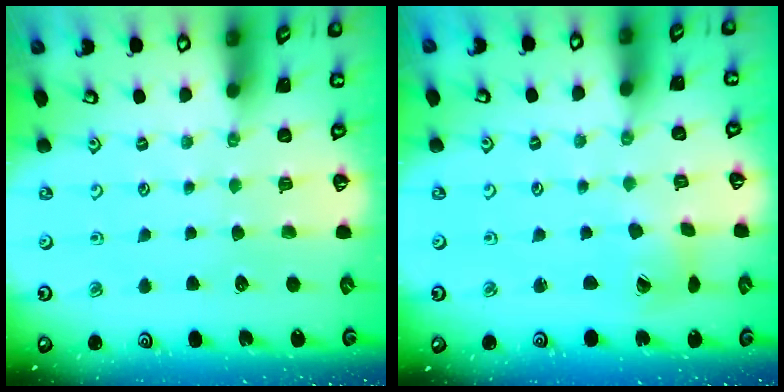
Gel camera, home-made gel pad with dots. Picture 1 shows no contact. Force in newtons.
{"total": 3.0, "press": 2.9, "slide": 0.5}